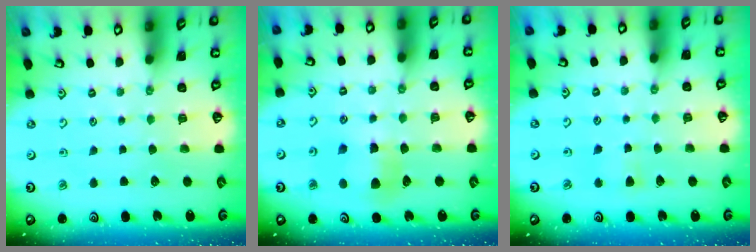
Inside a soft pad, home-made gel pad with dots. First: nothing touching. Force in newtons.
{"total": 6.1, "press": 6.1, "slide": 0.5}
{"total": 3.5, "press": 3.5, "slide": 0.6}